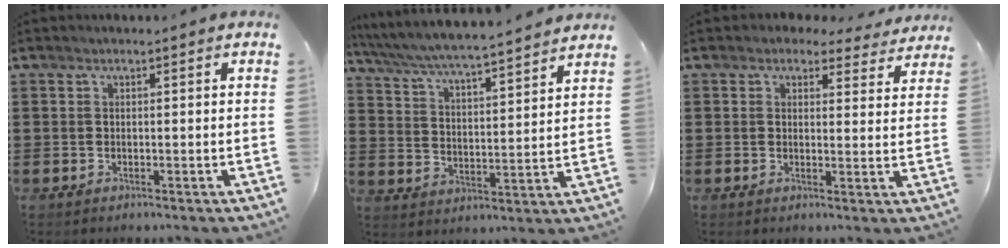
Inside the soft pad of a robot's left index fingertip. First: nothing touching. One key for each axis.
{"total": 5.0, "fx": 4.7, "fy": -0.6, "fz": 1.4, "tx": -0.050, "ty": -0.040, "tz": 0.074}
{"total": 3.3, "fx": 3.0, "fy": 1.2, "fz": 0.7, "tx": -0.017, "ty": -0.007, "tz": 0.053}